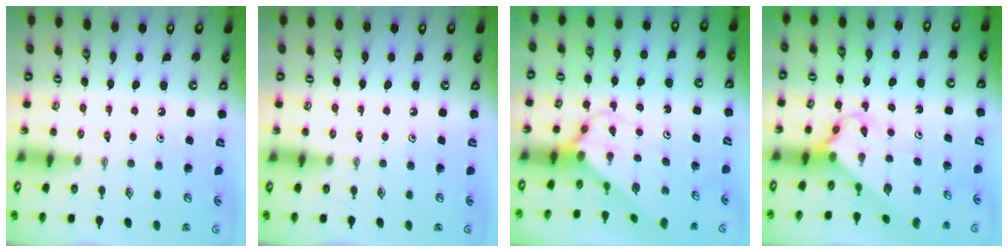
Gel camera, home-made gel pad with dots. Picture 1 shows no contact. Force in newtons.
{"total": 0.0}
{"total": 2.9, "press": 2.9, "slide": 0.3}
{"total": 2.9, "press": 2.9, "slide": 0.3}